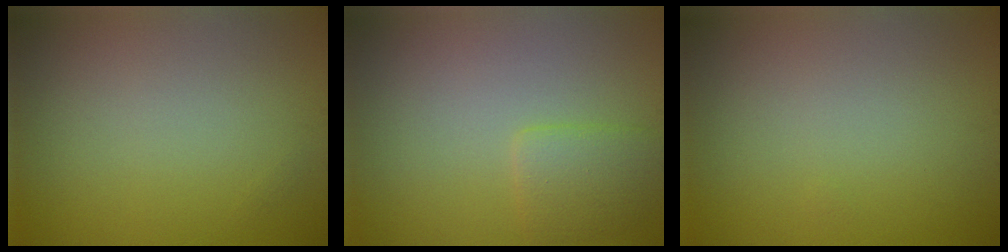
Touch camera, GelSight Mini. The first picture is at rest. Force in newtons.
{"total": 2.3, "press": 2.3, "slide": 0.1}
{"total": 0.0}